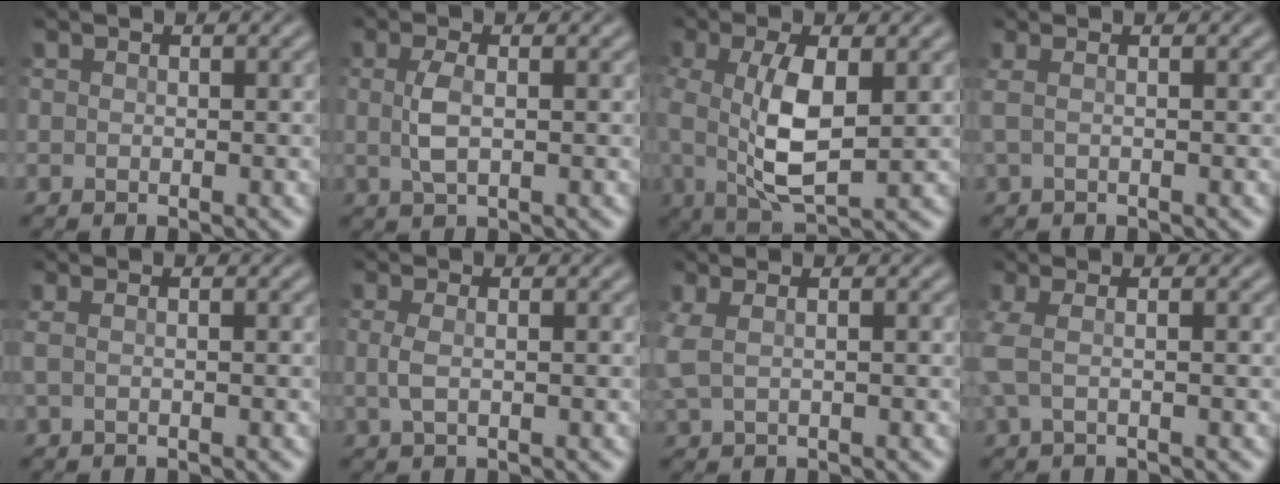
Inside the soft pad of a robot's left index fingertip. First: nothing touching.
{"total": 2.4, "force": [-0.1, 0.9, 2.2], "torque": [-0.050, 0.000, -0.002]}
{"total": 6.5, "force": [0.0, 2.6, 5.9], "torque": [-0.132, -0.003, 0.001]}
{"total": 1.1, "force": [0.0, 0.1, 1.1], "torque": [-0.026, 0.003, 0.000]}
{"total": 0.7, "force": [0.0, 0.0, 0.7], "torque": [-0.017, 0.003, 0.002]}
{"total": 1.6, "force": [-0.2, 0.5, 1.5], "torque": [-0.038, -0.001, -0.004]}
{"total": 2.2, "force": [-0.2, 1.0, 1.9], "torque": [-0.056, 0.001, -0.002]}
{"total": 2.6, "force": [-0.6, 1.0, 2.3], "torque": [-0.067, 0.002, -0.013]}